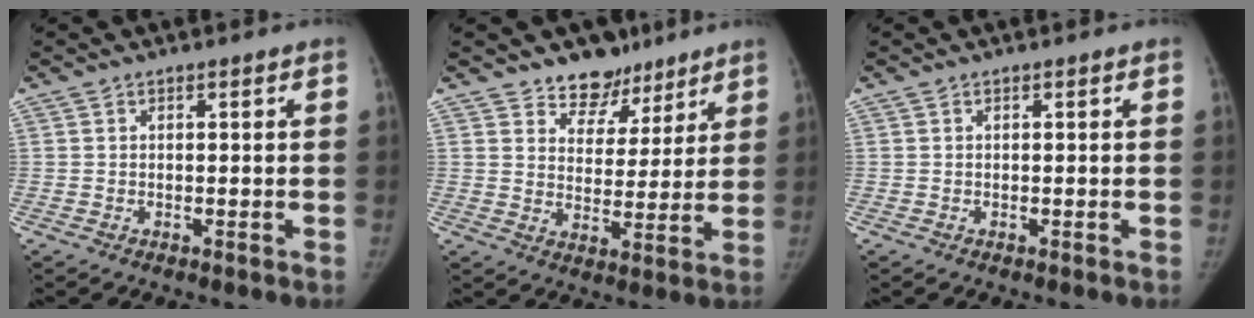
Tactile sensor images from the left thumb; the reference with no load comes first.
{"total": 8.5, "force": [6.5, 5.3, 1.3], "torque": [0.028, -0.043, 0.108]}
{"total": 0.0}